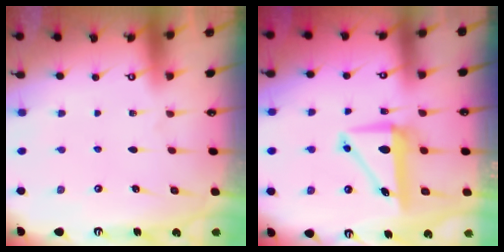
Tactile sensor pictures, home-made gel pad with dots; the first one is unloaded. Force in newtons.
{"total": 7.4, "press": 7.2, "slide": 1.7}